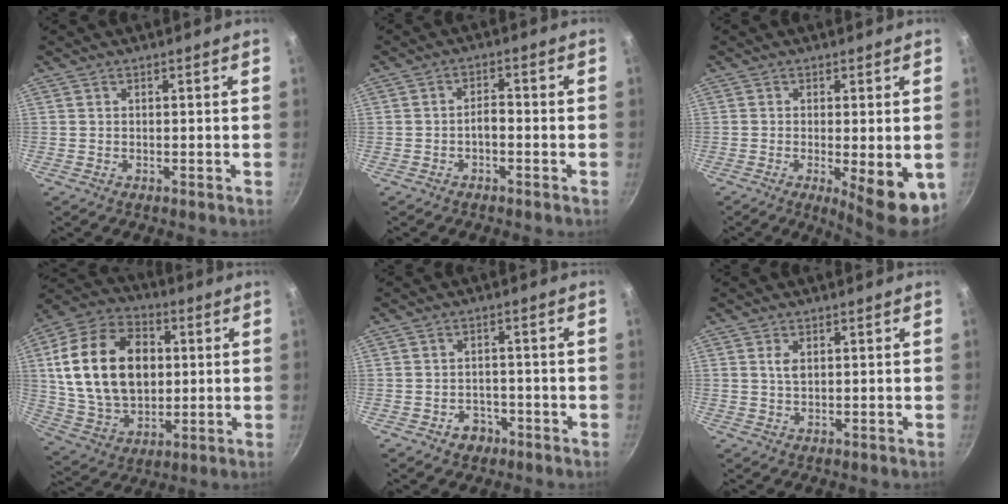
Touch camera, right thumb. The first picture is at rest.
{"total": 2.5, "force": [-1.2, 1.2, 1.9], "torque": [-0.024, 0.021, -0.022]}
{"total": 9.8, "force": [-2.4, 2.7, 9.1], "torque": [-0.111, -0.011, -0.023]}
{"total": 23.2, "force": [3.1, 16.1, 16.4], "torque": [-0.275, 0.009, 0.057]}
{"total": 3.8, "force": [-2.0, 3.0, 1.2], "torque": [0.001, 0.020, -0.022]}
{"total": 2.1, "force": [0.6, 1.2, 1.6], "torque": [-0.027, -0.002, 0.011]}